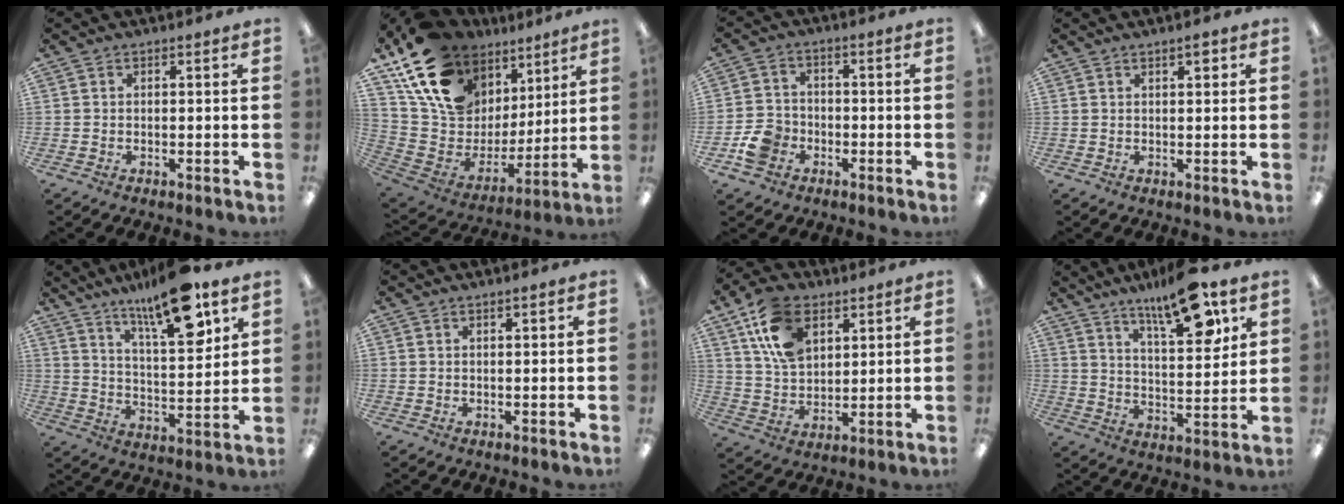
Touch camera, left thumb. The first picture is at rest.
{"total": 19.4, "force": [12.6, 12.5, 7.9], "torque": [-0.159, -0.074, 0.247]}
{"total": 7.0, "force": [-3.1, 5.6, 2.8], "torque": [-0.069, 0.016, -0.057]}
{"total": 2.2, "force": [1.3, 0.6, 1.6], "torque": [-0.017, -0.004, 0.018]}
{"total": 17.5, "force": [12.2, 4.9, 11.6], "torque": [-0.186, -0.063, 0.196]}
{"total": 0.9, "force": [0.6, 0.1, 0.6], "torque": [-0.012, 0.001, 0.011]}
{"total": 13.9, "force": [6.6, 9.0, 8.2], "torque": [-0.159, -0.004, 0.125]}
{"total": 16.2, "force": [11.1, 5.0, 10.7], "torque": [-0.160, -0.058, 0.179]}